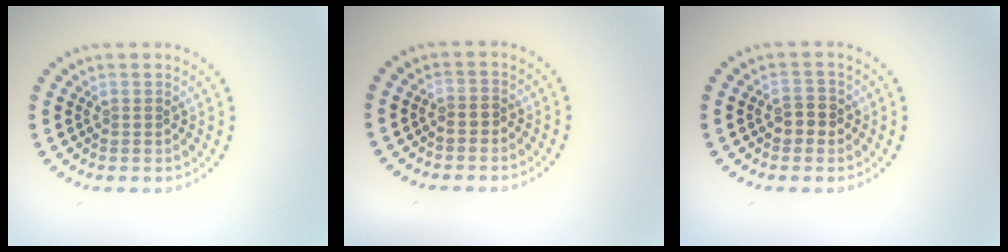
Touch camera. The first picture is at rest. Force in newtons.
{"total": 0.7, "press": 0.5, "slide": 0.4}
{"total": 1.9, "press": 1.9, "slide": 0.3}